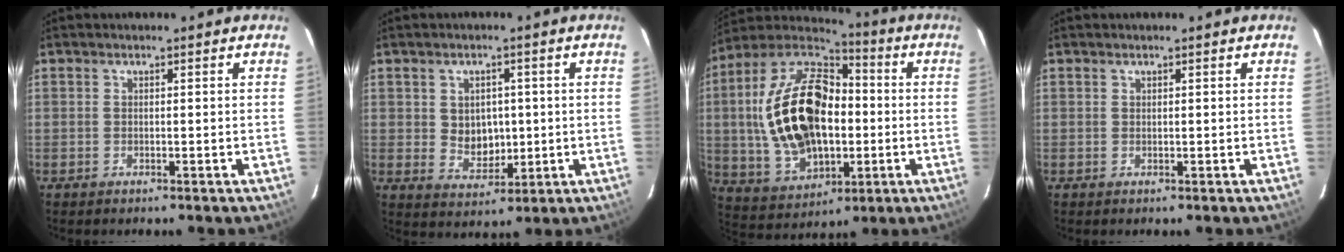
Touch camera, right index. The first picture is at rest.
{"total": 6.4, "force": [0.5, 5.1, 3.8], "torque": [-0.065, 0.002, 0.021]}
{"total": 24.3, "force": [-0.3, 14.7, 19.3], "torque": [-0.407, 0.018, 0.010]}
{"total": 0.0}